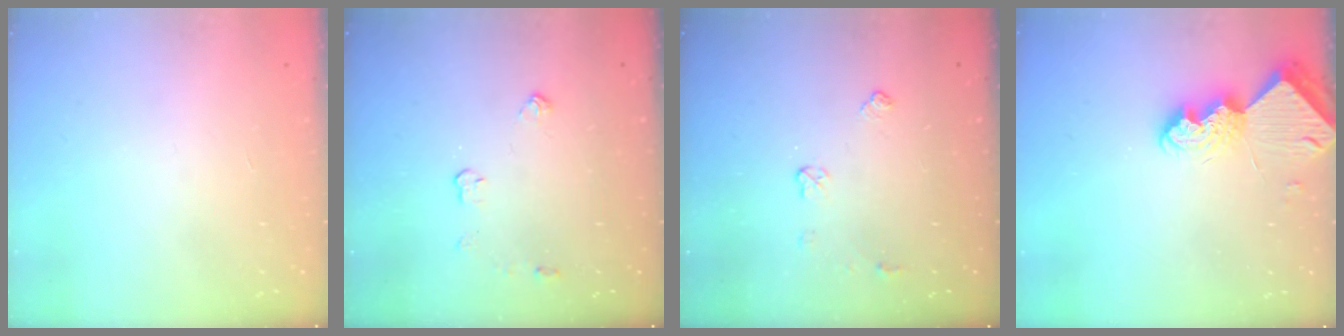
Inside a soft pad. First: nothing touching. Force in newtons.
{"total": 3.6, "press": 3.5, "slide": 0.6}
{"total": 4.6, "press": 4.6, "slide": 0.7}
{"total": 8.7, "press": 8.7, "slide": 0.7}